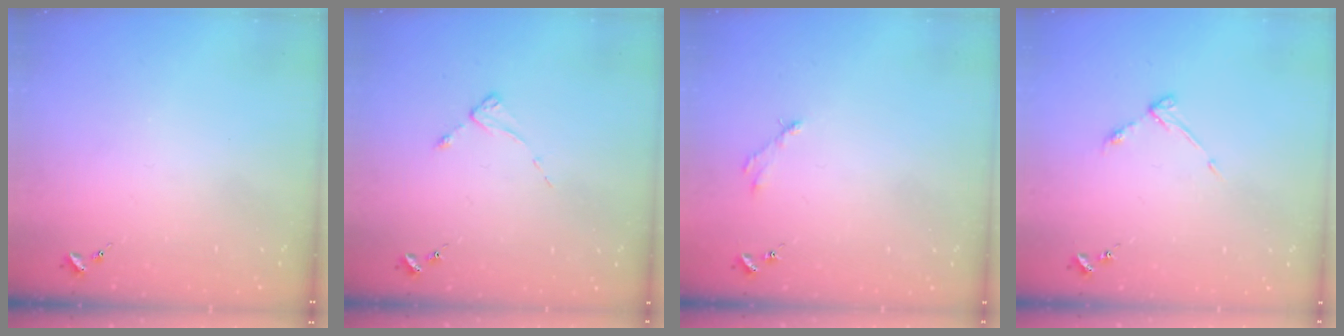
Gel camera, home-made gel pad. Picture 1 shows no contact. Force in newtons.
{"total": 2.1, "press": 2.0, "slide": 0.4}
{"total": 2.5, "press": 2.5, "slide": 0.3}
{"total": 4.6, "press": 4.6, "slide": 0.6}